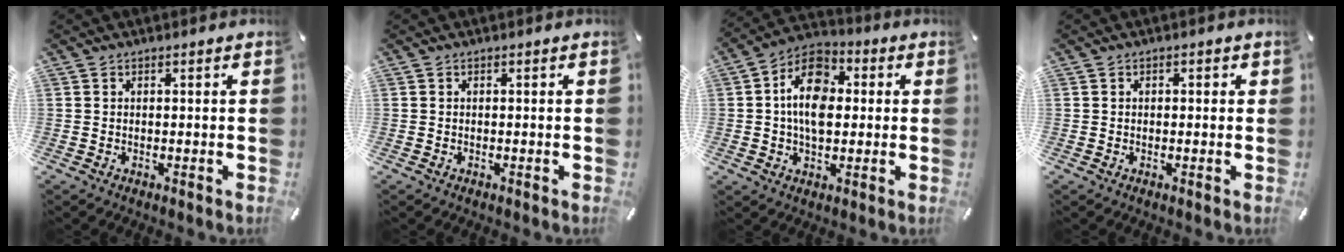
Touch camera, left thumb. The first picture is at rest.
{"total": 0.0}
{"total": 12.0, "force": [1.0, 8.3, 8.5], "torque": [-0.156, 0.010, 0.018]}
{"total": 0.8, "force": [-0.2, 0.6, 0.5], "torque": [-0.008, 0.003, -0.005]}